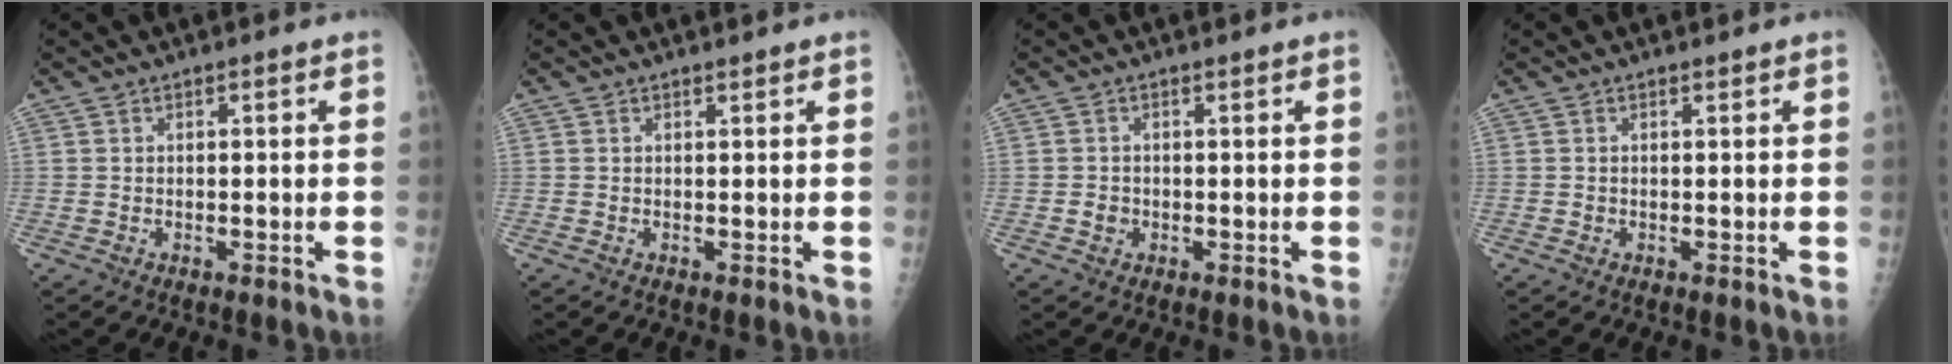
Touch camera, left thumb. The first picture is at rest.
{"total": 0.0}
{"total": 1.3, "force": [-0.4, 1.2, 0.4], "torque": [0.004, 0.004, -0.004]}
{"total": 0.0}